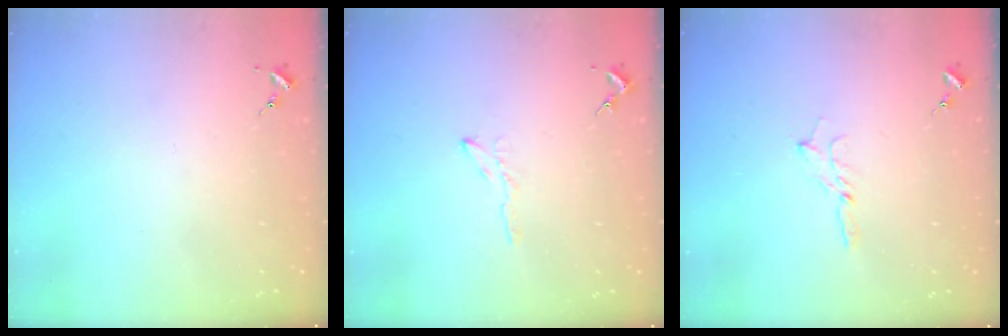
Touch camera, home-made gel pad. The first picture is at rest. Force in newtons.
{"total": 5.7, "press": 5.6, "slide": 0.6}
{"total": 2.9, "press": 2.9, "slide": 0.3}